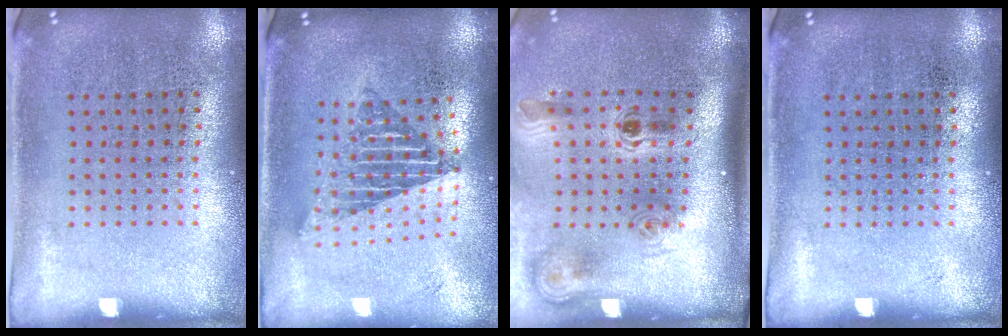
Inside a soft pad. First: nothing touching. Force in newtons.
{"total": 1.8, "press": 1.4, "slide": 1.1}
{"total": 2.3, "press": 1.5, "slide": 1.7}
{"total": 0.0}